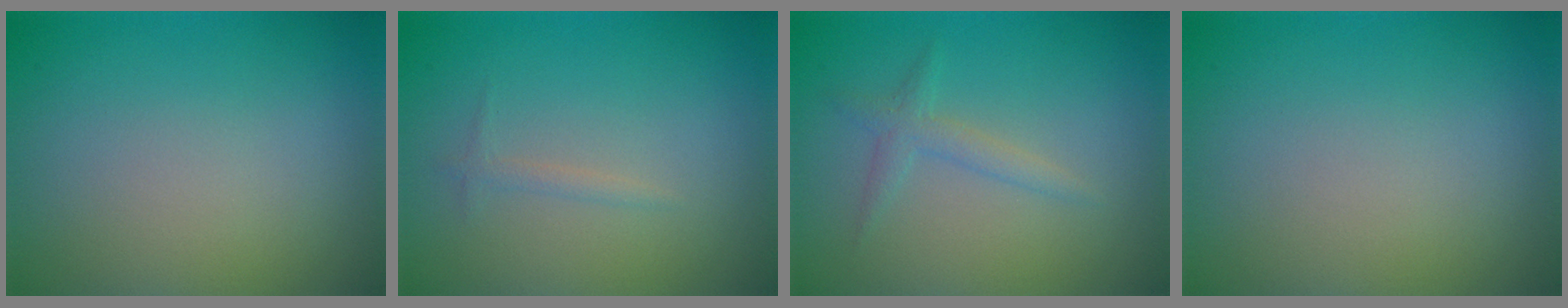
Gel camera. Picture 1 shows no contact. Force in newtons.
{"total": 0.7, "press": 0.7, "slide": 0.1}
{"total": 1.5, "press": 1.5, "slide": 0.1}
{"total": 0.0}